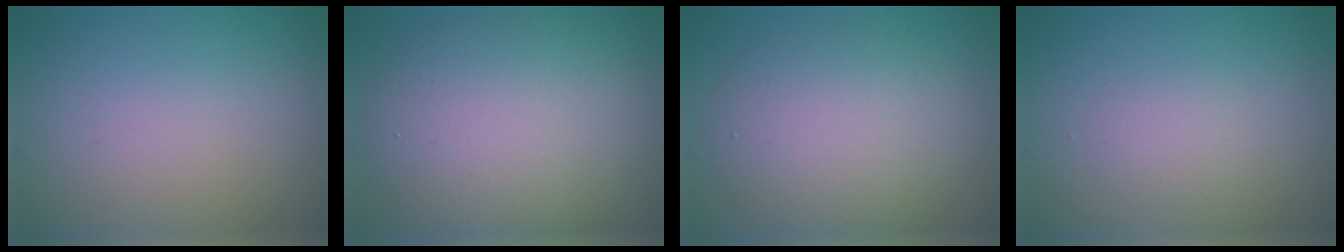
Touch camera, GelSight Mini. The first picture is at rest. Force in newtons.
{"total": 9.5, "press": 9.5, "slide": 0.5}
{"total": 5.7, "press": 5.7, "slide": 0.4}
{"total": 1.1, "press": 1.1, "slide": 0.0}